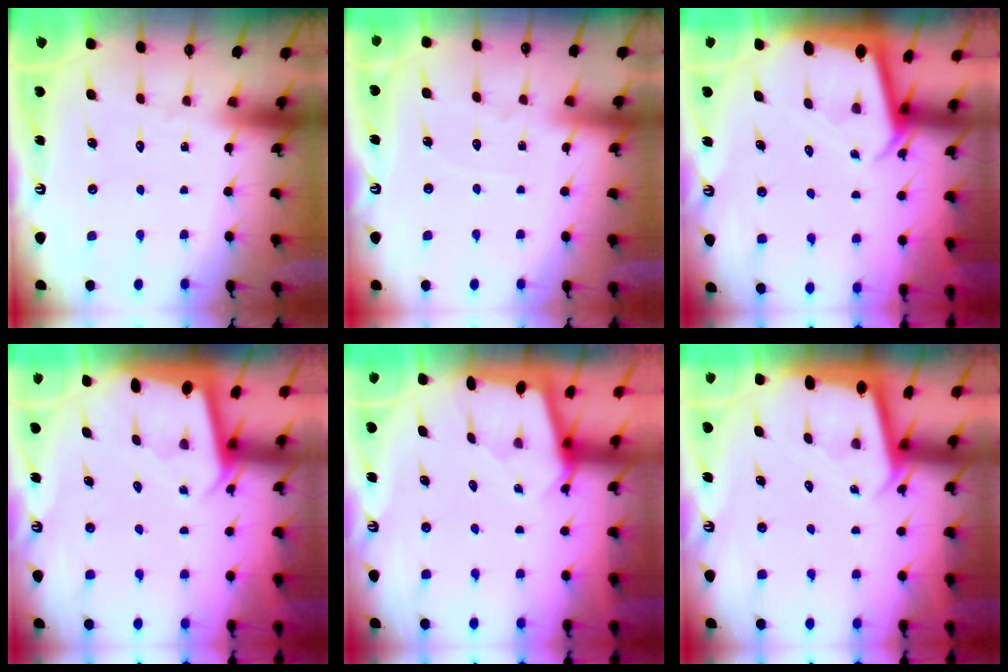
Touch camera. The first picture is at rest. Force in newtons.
{"total": 2.4, "press": 2.3, "slide": 0.4}
{"total": 2.2, "press": 2.2, "slide": 0.2}
{"total": 1.9, "press": 1.9, "slide": 0.1}
{"total": 1.8, "press": 1.8, "slide": 0.1}
{"total": 1.8, "press": 1.8, "slide": 0.2}